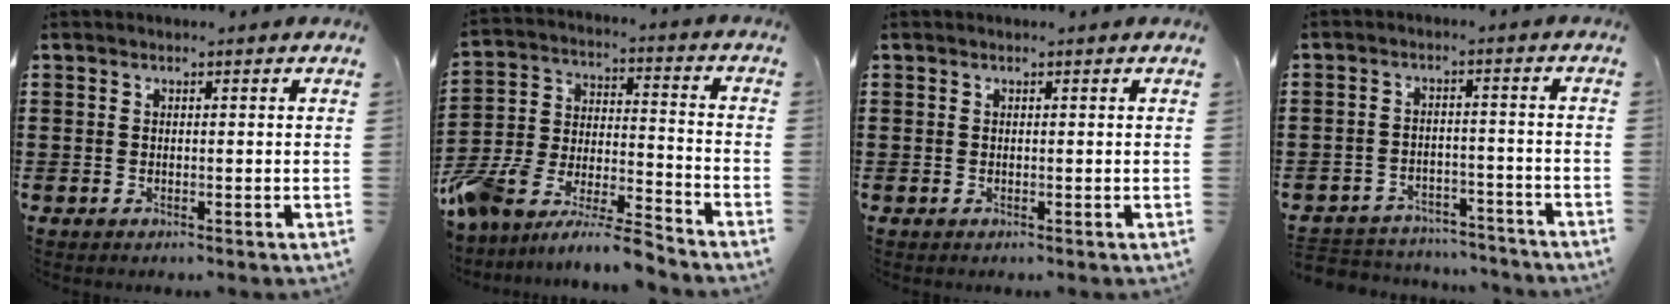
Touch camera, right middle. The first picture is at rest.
{"total": 9.9, "force": [-9.5, 0.8, 2.4], "torque": [-0.046, 0.016, -0.192]}
{"total": 0.0}
{"total": 4.4, "force": [-4.3, 0.7, -0.2], "torque": [-0.008, 0.004, -0.094]}